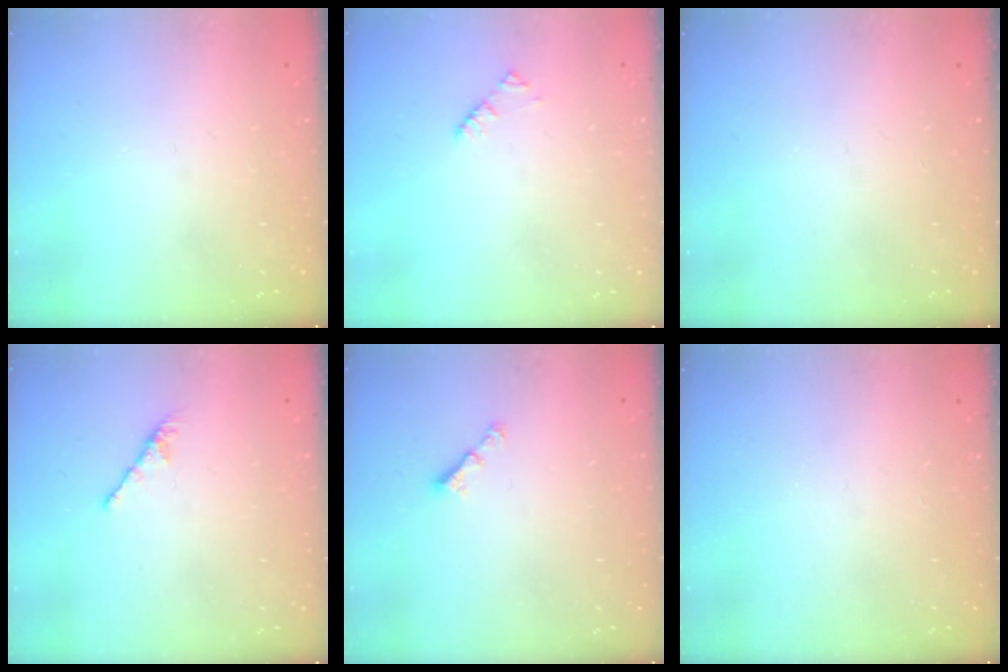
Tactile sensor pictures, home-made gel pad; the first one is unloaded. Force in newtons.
{"total": 1.9, "press": 1.9, "slide": 0.3}
{"total": 0.0}
{"total": 0.0}
{"total": 2.8, "press": 2.7, "slide": 0.5}
{"total": 0.0}